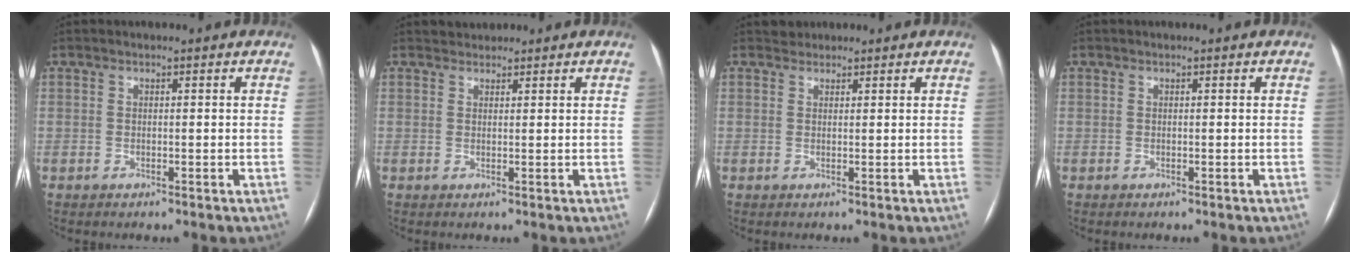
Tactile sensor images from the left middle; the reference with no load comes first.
{"total": 1.4, "force": [1.3, 0.5, -0.4], "torque": [0.002, 0.010, 0.024]}
{"total": 1.2, "force": [1.0, 0.5, -0.4], "torque": [0.005, 0.006, 0.017]}
{"total": 0.0}